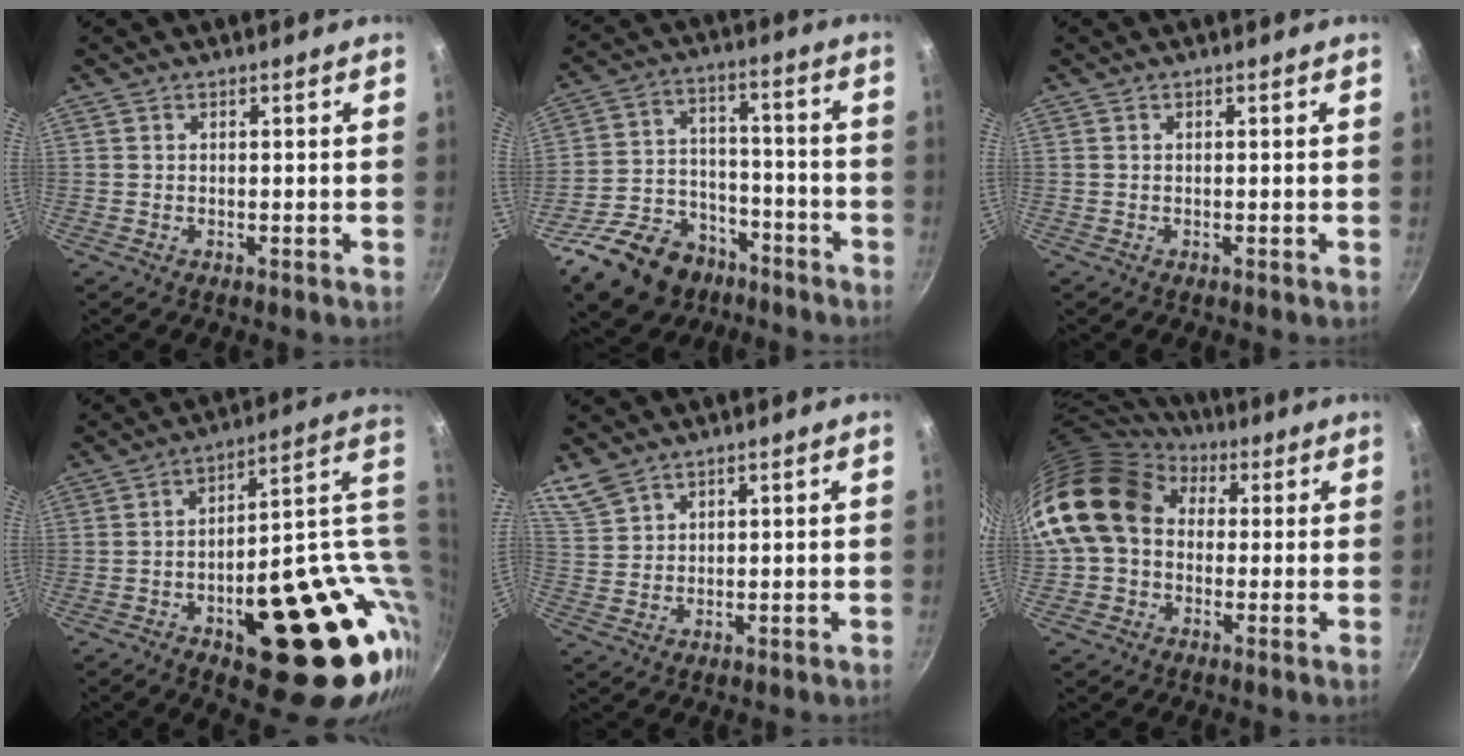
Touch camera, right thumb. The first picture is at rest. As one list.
[{"total": 17.1, "force": [-10.5, 11.2, 7.3], "torque": [-0.103, 0.072, -0.170]}, {"total": 0.0}, {"total": 28.1, "force": [-1.0, 13.0, 24.9], "torque": [-0.286, 0.006, 0.010]}, {"total": 5.1, "force": [4.2, 2.6, 1.5], "torque": [-0.020, -0.005, 0.094]}, {"total": 15.6, "force": [2.8, 12.2, 9.3], "torque": [-0.152, 0.025, 0.035]}]